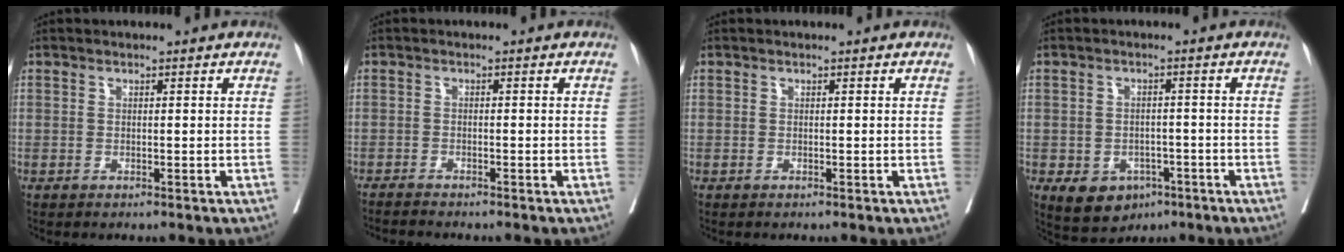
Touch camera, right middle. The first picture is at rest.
{"total": 2.8, "force": [-2.6, -0.4, 0.8], "torque": [-0.014, -0.007, -0.044]}
{"total": 0.0}
{"total": 6.7, "force": [-3.4, 5.0, 3.0], "torque": [-0.046, 0.004, -0.041]}